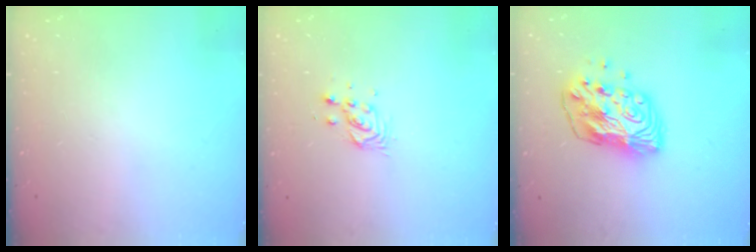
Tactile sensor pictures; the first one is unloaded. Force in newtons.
{"total": 3.9, "press": 3.8, "slide": 0.6}
{"total": 12.2, "press": 12.1, "slide": 1.1}